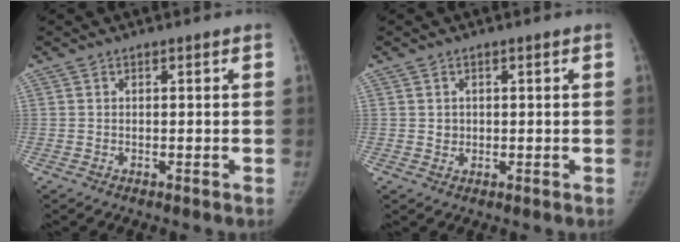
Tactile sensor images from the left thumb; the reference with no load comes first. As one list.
[{"total": 1.4, "force": [0.3, 1.3, 0.4], "torque": [-0.001, -0.001, 0.008]}]